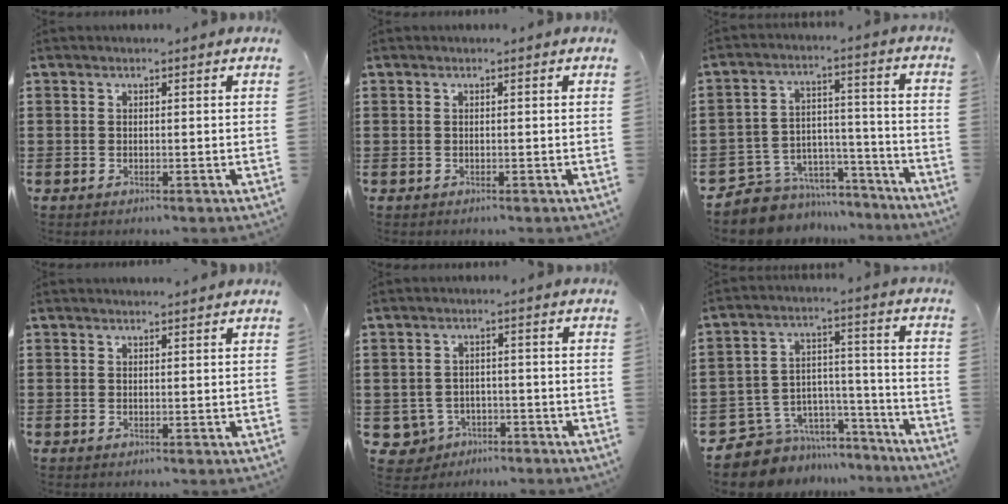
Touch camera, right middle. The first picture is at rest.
{"total": 0.0}
{"total": 7.1, "force": [-6.5, 2.7, 0.0], "torque": [-0.006, 0.012, -0.129]}
{"total": 0.8, "force": [0.8, -0.1, 0.1], "torque": [0.005, -0.005, 0.013]}
{"total": 3.1, "force": [-2.1, 2.1, 0.9], "torque": [-0.047, -0.007, -0.051]}
{"total": 7.5, "force": [-6.5, 3.7, 0.6], "torque": [-0.024, 0.011, -0.125]}